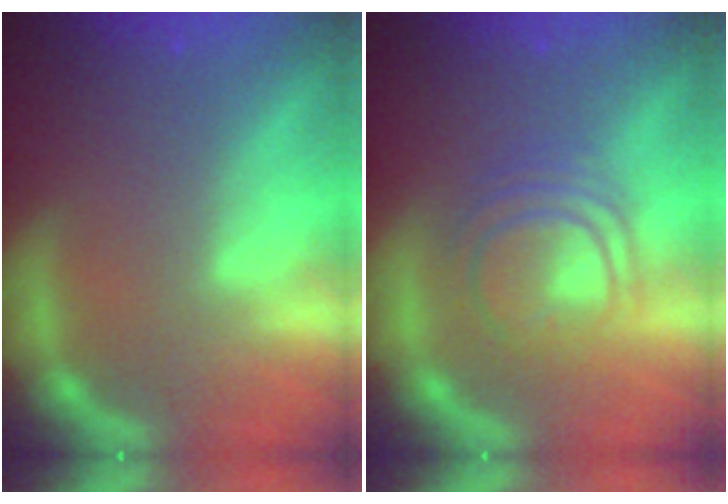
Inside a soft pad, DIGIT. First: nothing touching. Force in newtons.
{"total": 6.0}